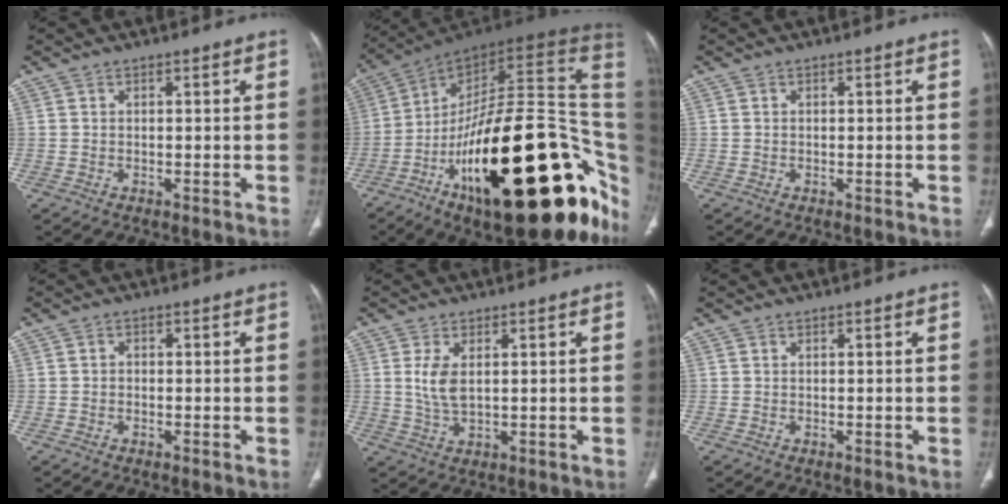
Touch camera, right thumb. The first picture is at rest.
{"total": 44.2, "force": [-9.9, 17.3, 39.5], "torque": [-0.469, 0.070, -0.147]}
{"total": 0.0}
{"total": 1.1, "force": [-0.2, 1.0, 0.5], "torque": [-0.004, 0.005, -0.005]}
{"total": 5.2, "force": [1.1, 2.6, 4.4], "torque": [-0.094, -0.007, 0.027]}
{"total": 0.0}